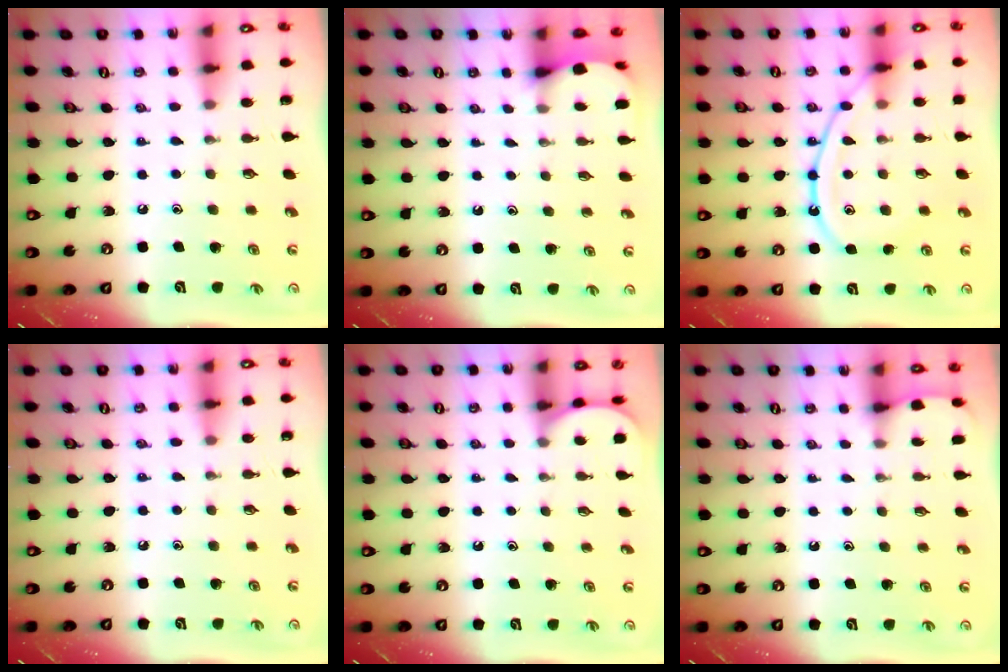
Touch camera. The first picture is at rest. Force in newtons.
{"total": 2.4, "press": 2.4, "slide": 0.3}
{"total": 13.7, "press": 13.6, "slide": 1.5}
{"total": 3.0, "press": 3.0, "slide": 0.4}
{"total": 0.7, "press": 0.7, "slide": 0.1}
{"total": 1.8, "press": 1.8, "slide": 0.2}